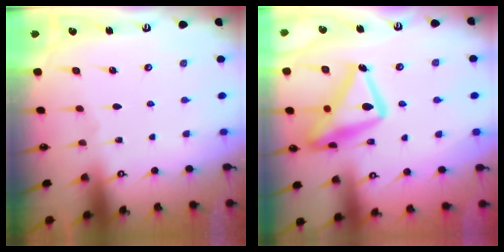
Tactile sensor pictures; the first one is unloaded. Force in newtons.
{"total": 20.4, "press": 20.4, "slide": 1.5}